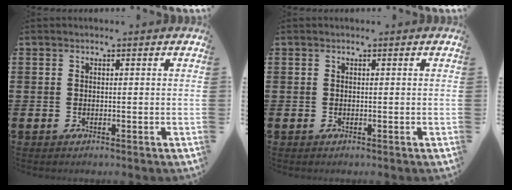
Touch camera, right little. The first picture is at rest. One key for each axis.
{"total": 0.0}